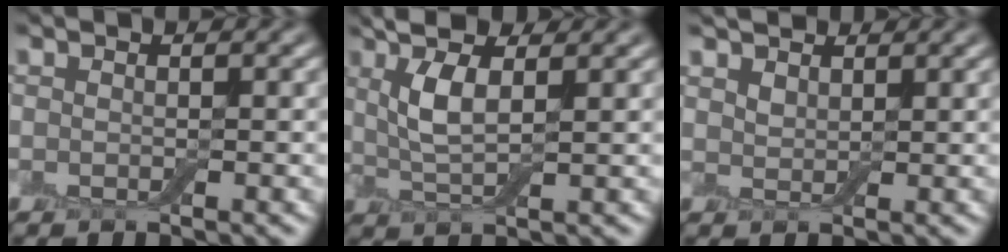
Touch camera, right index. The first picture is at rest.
{"total": 5.2, "force": [1.9, 1.7, 4.5], "torque": [-0.095, 0.004, 0.036]}
{"total": 2.6, "force": [2.1, 1.3, 0.9], "torque": [-0.028, 0.001, 0.039]}